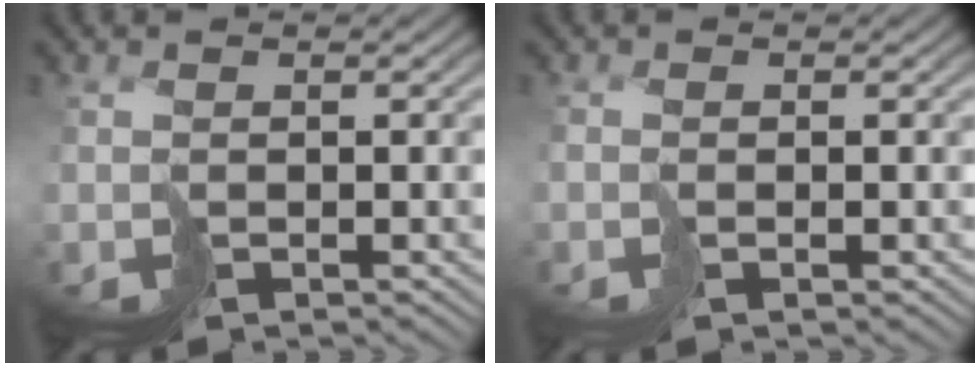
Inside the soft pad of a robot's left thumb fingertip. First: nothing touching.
{"total": 0.7, "force": [-0.3, 0.1, 0.7], "torque": [-0.017, 0.001, -0.009]}